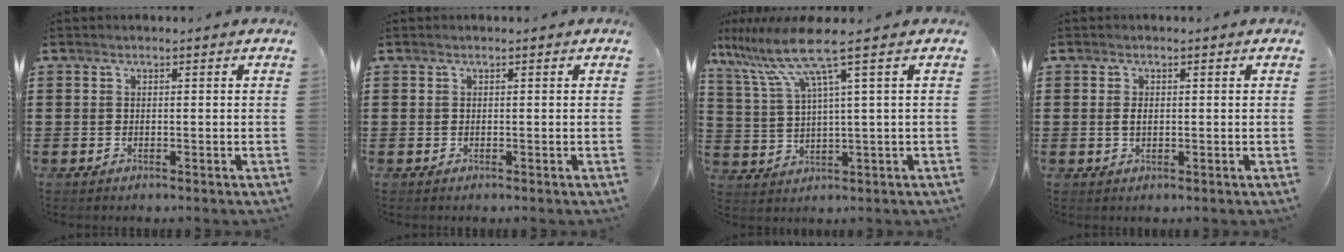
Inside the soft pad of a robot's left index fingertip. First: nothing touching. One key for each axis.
{"total": 0.0}
{"total": 8.2, "fx": 4.4, "fy": -0.1, "fz": 6.9, "tx": -0.173, "ty": -0.027, "tz": 0.067}
{"total": 1.4, "fx": 0.1, "fy": 0.7, "fz": 1.2, "tx": -0.026, "ty": 0.004, "tz": 0.000}